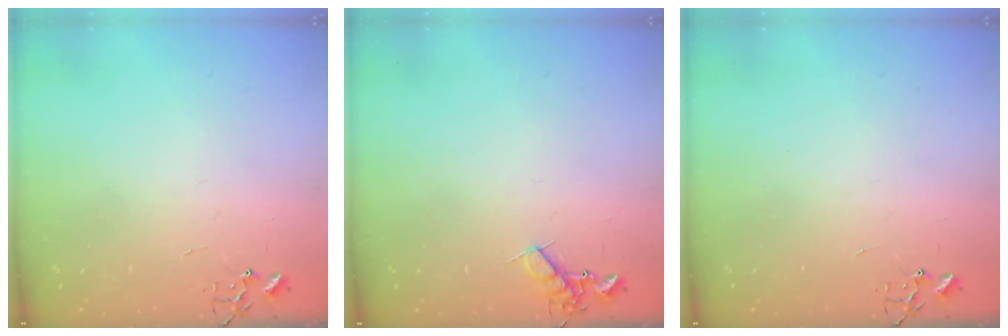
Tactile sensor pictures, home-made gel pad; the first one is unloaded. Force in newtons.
{"total": 7.5, "press": 7.5, "slide": 0.8}
{"total": 0.0}